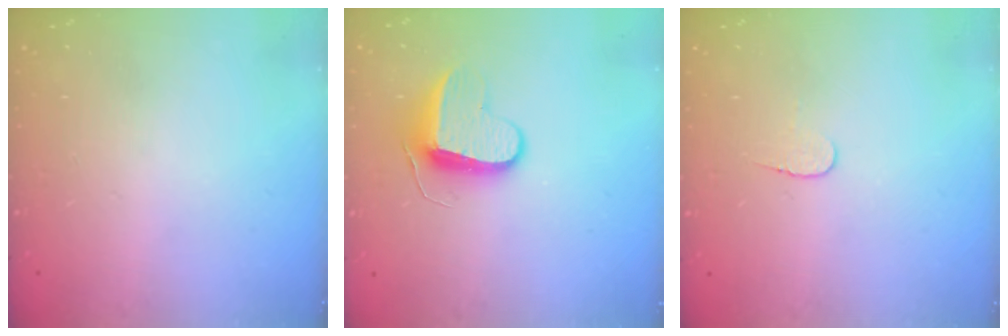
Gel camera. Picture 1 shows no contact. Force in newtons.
{"total": 9.0, "press": 9.0, "slide": 0.4}
{"total": 4.0, "press": 4.0, "slide": 0.4}